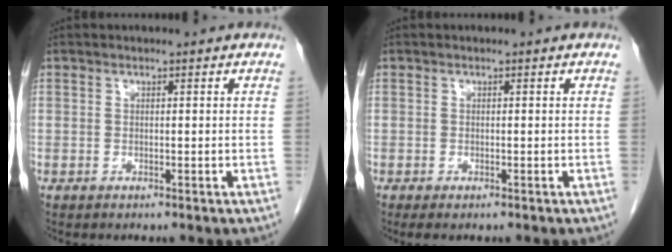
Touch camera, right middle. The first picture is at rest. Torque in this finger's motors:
{"motor_torque": [0.13, -0.12, 0.02, 0.02]}